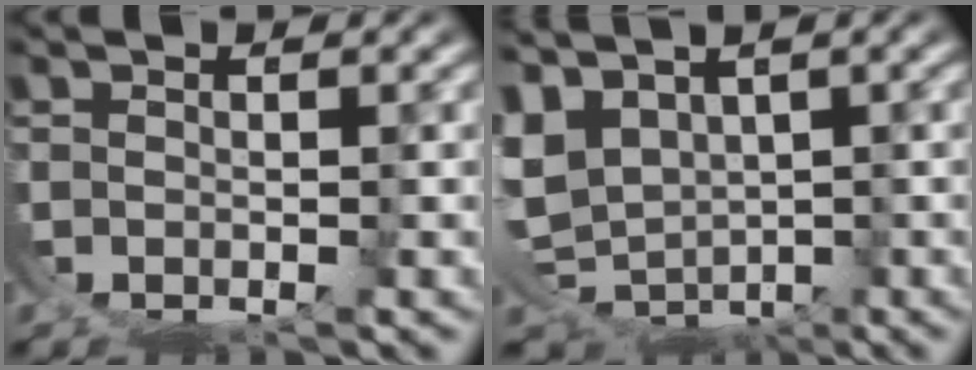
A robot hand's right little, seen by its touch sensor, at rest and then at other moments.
{"total": 8.4, "force": [-0.9, 7.0, 4.6], "torque": [-0.127, -0.052, 0.002]}